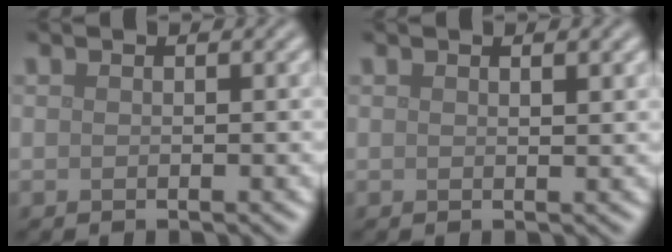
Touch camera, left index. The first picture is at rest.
{"total": 0.6, "force": [0.4, 0.1, 0.4], "torque": [-0.006, -0.001, 0.008]}